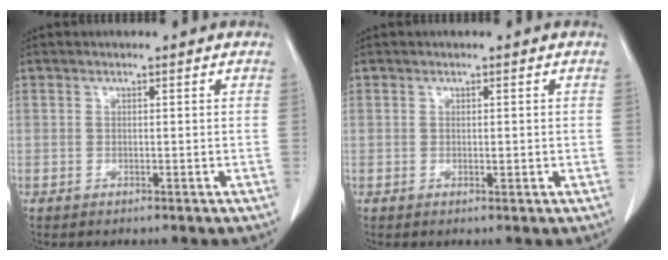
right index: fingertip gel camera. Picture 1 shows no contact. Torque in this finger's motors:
{"motor_torque": [-0.22, 0.31, -0.03, 0.01]}